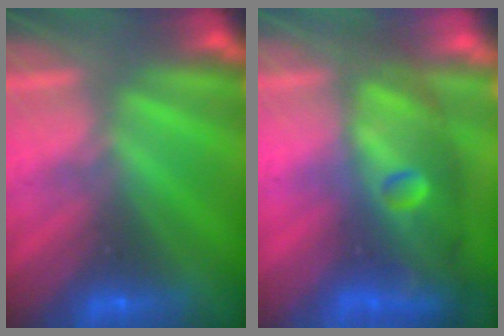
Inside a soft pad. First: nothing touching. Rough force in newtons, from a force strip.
{"total": 7.3}